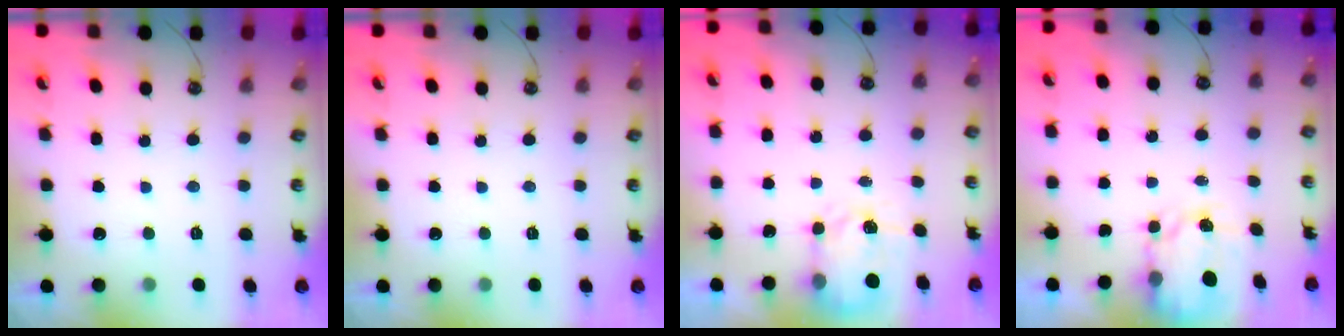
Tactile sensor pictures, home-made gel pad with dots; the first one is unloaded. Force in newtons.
{"total": 0.0}
{"total": 4.9, "press": 4.9, "slide": 0.6}
{"total": 4.0, "press": 4.0, "slide": 0.1}